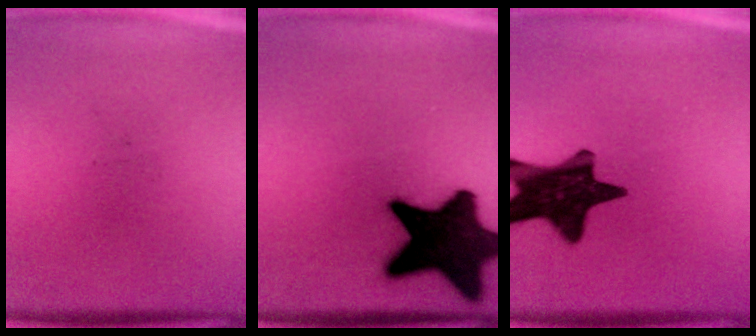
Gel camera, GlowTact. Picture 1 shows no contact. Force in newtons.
{"total": 19.7}
{"total": 15.6}